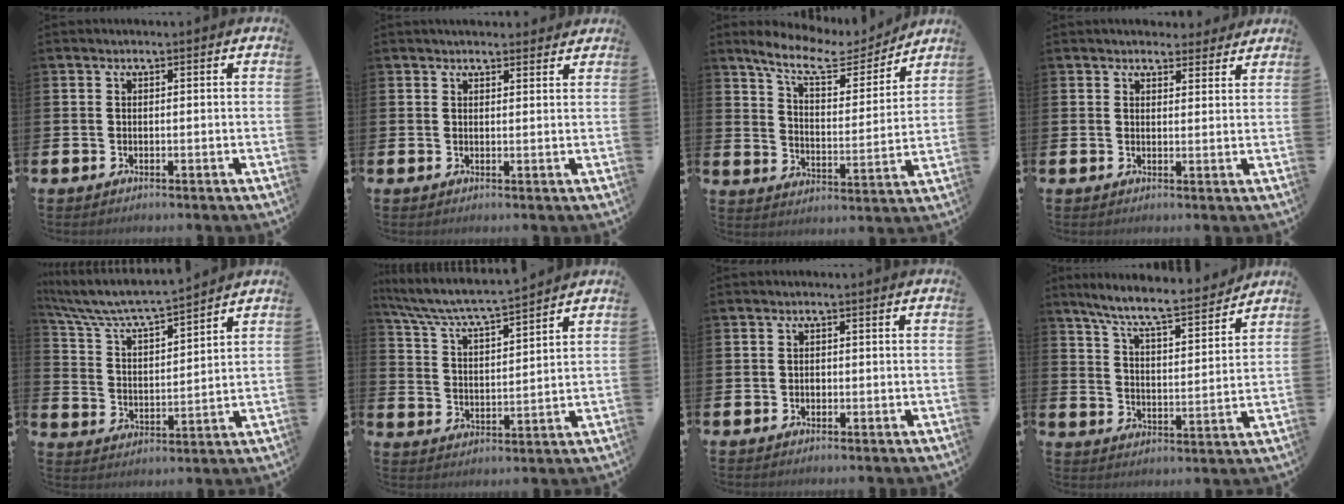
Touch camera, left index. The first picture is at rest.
{"total": 1.9, "force": [1.8, 0.4, 0.1], "torque": [0.002, -0.009, 0.032]}
{"total": 9.3, "force": [8.1, 2.4, 3.9], "torque": [-0.103, -0.052, 0.138]}
{"total": 3.0, "force": [2.8, 0.9, 0.0], "torque": [0.002, -0.014, 0.051]}
{"total": 6.2, "force": [5.8, 0.5, 2.0], "torque": [-0.074, -0.044, 0.096]}
{"total": 6.2, "force": [5.9, 0.3, 1.9], "torque": [-0.070, -0.041, 0.099]}
{"total": 0.7, "force": [-0.2, 0.6, 0.3], "torque": [-0.003, 0.002, -0.005]}
{"total": 7.7, "force": [7.1, 0.5, 3.0], "torque": [-0.084, -0.052, 0.120]}